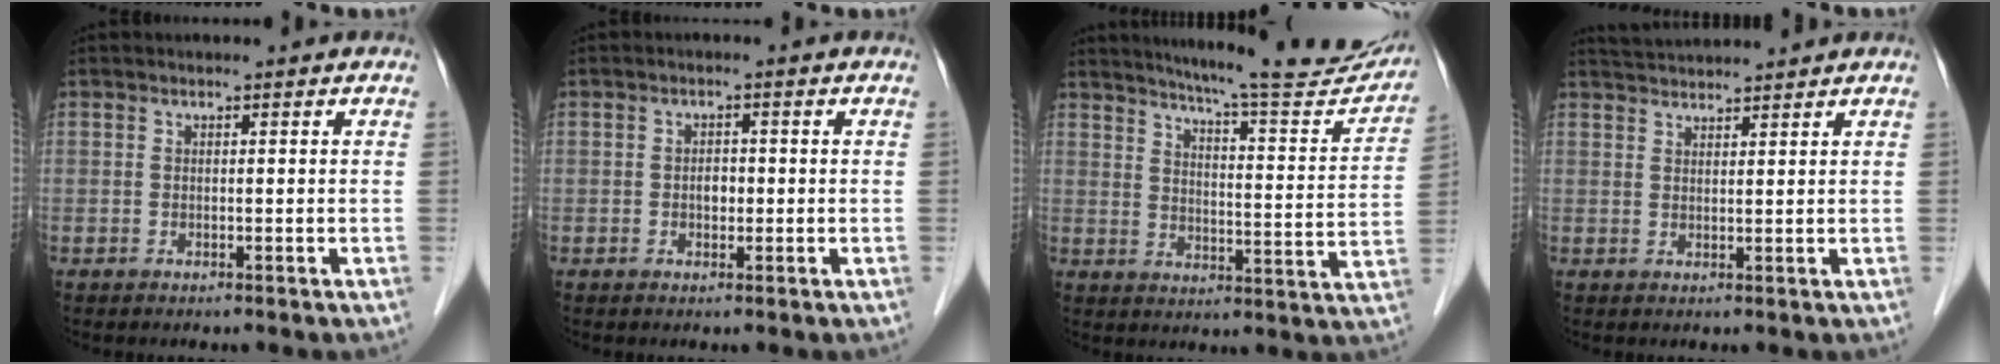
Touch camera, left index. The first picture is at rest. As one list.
[{"total": 1.7, "force": [-0.3, 1.1, 1.2], "torque": [-0.018, 0.005, -0.005]}, {"total": 19.9, "force": [18.3, 1.5, 7.8], "torque": [-0.106, -0.056, 0.228]}, {"total": 4.8, "force": [4.7, -0.4, 0.9], "torque": [-0.018, 0.032, 0.079]}]